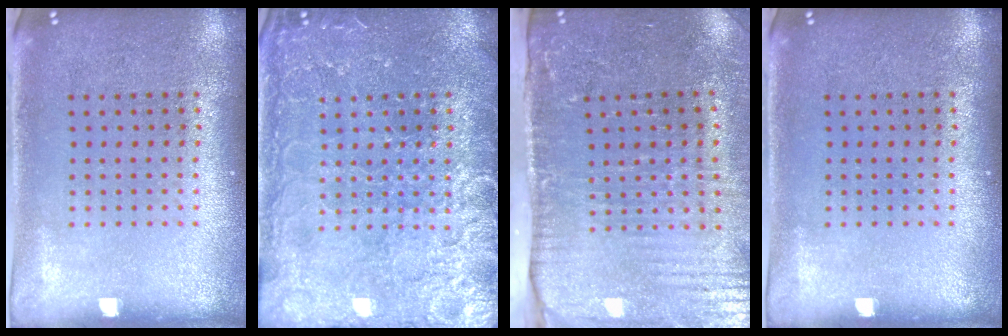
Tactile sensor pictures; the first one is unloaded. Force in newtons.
{"total": 3.8, "press": 3.8, "slide": 0.5}
{"total": 4.5, "press": 3.7, "slide": 2.4}
{"total": 0.0}